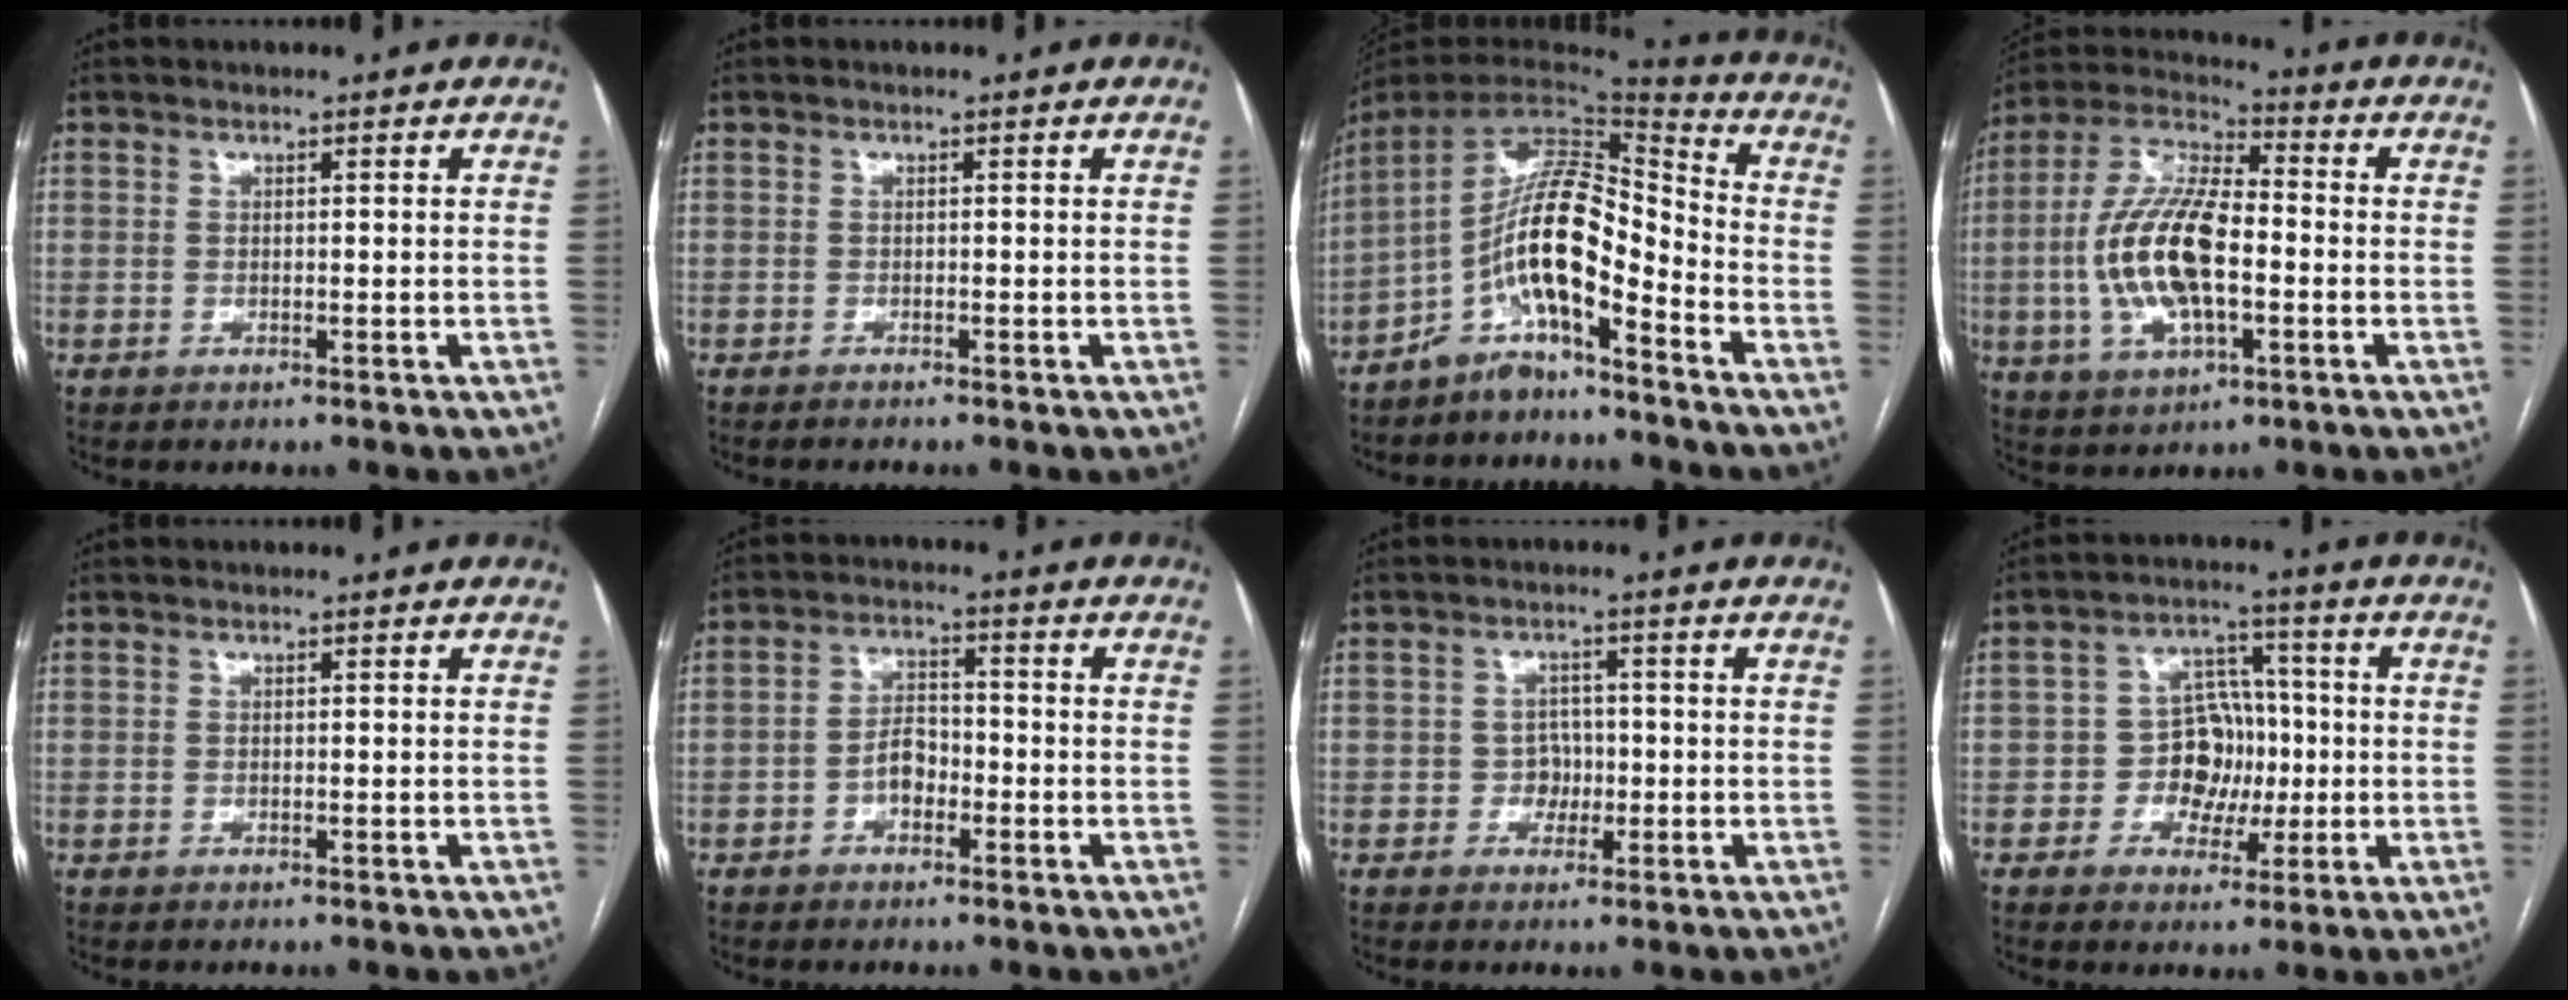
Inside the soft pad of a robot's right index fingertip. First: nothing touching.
{"total": 0.8, "force": [-0.7, -0.2, 0.3], "torque": [-0.007, -0.002, -0.011]}
{"total": 13.1, "force": [-6.6, 3.1, 10.9], "torque": [-0.200, 0.027, -0.117]}
{"total": 15.5, "force": [-2.3, 5.8, 14.1], "torque": [-0.301, 0.012, -0.042]}
{"total": 0.0}
{"total": 4.2, "force": [-1.7, 2.5, 2.9], "torque": [-0.056, 0.014, -0.034]}
{"total": 2.9, "force": [-0.7, 2.6, 1.0], "torque": [-0.007, 0.009, -0.010]}
{"total": 7.5, "force": [-1.0, 6.2, 4.1], "torque": [-0.061, 0.028, -0.013]}